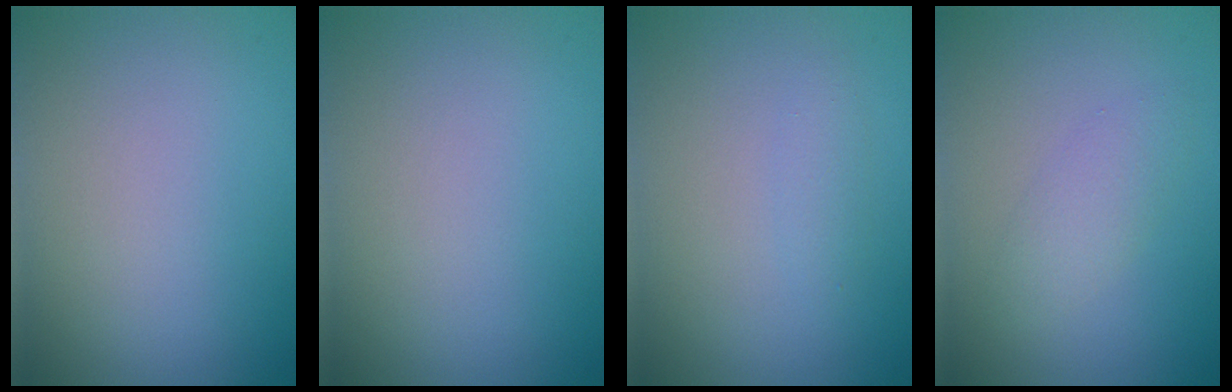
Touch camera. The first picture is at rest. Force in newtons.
{"total": 0.0}
{"total": 0.9, "press": 0.9, "slide": 0.0}
{"total": 2.0, "press": 2.0, "slide": 0.1}